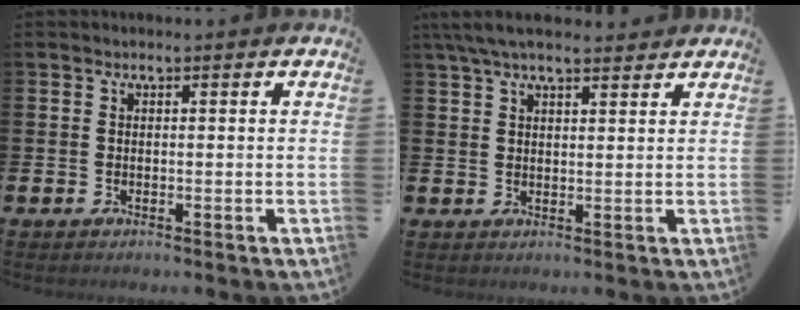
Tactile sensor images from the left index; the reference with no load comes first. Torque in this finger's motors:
{"motor_torque": [1.16, -0.98, 0.72, 0.21]}